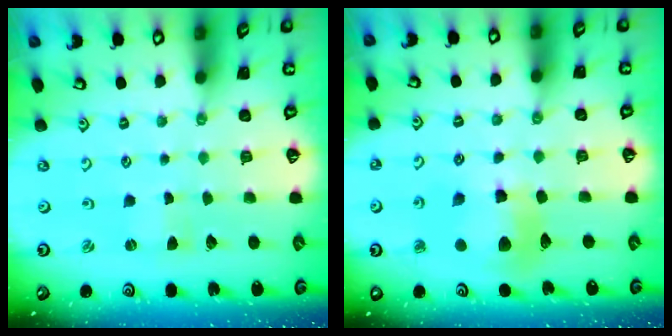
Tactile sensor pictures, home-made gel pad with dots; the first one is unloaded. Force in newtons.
{"total": 12.0, "press": 11.9, "slide": 1.7}